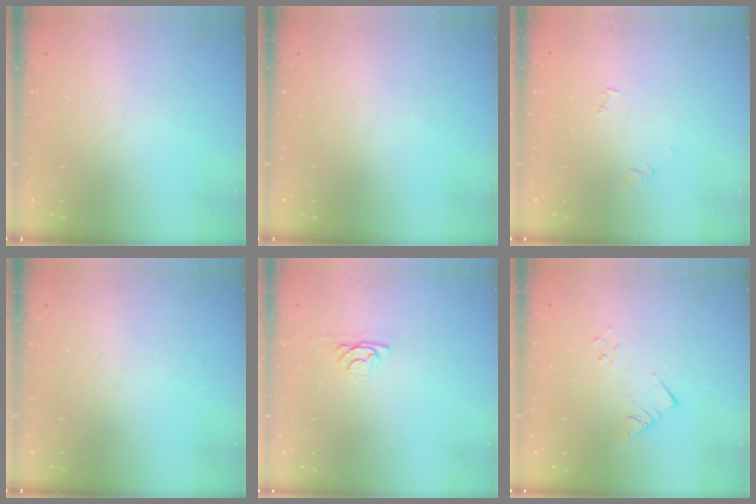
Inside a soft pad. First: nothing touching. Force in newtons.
{"total": 0.0}
{"total": 3.1, "press": 3.1, "slide": 0.5}
{"total": 0.0}
{"total": 2.9, "press": 2.9, "slide": 0.4}
{"total": 3.9, "press": 3.9, "slide": 0.1}